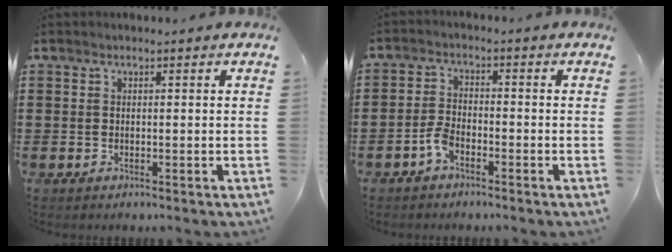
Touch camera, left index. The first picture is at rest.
{"total": 3.1, "force": [-2.0, 1.2, 2.1], "torque": [-0.061, 0.000, -0.044]}